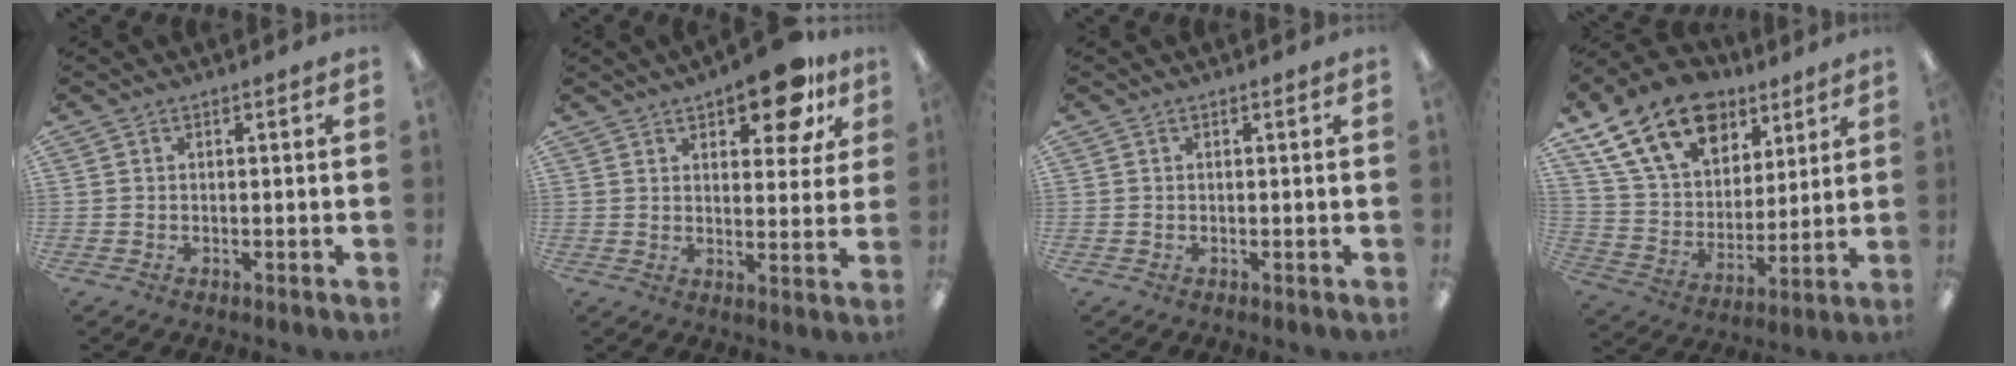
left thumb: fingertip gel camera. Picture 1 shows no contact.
{"total": 12.8, "force": [8.4, 5.3, 8.2], "torque": [-0.096, -0.041, 0.137]}
{"total": 0.0}
{"total": 20.6, "force": [12.3, 13.1, 10.2], "torque": [-0.181, -0.053, 0.226]}